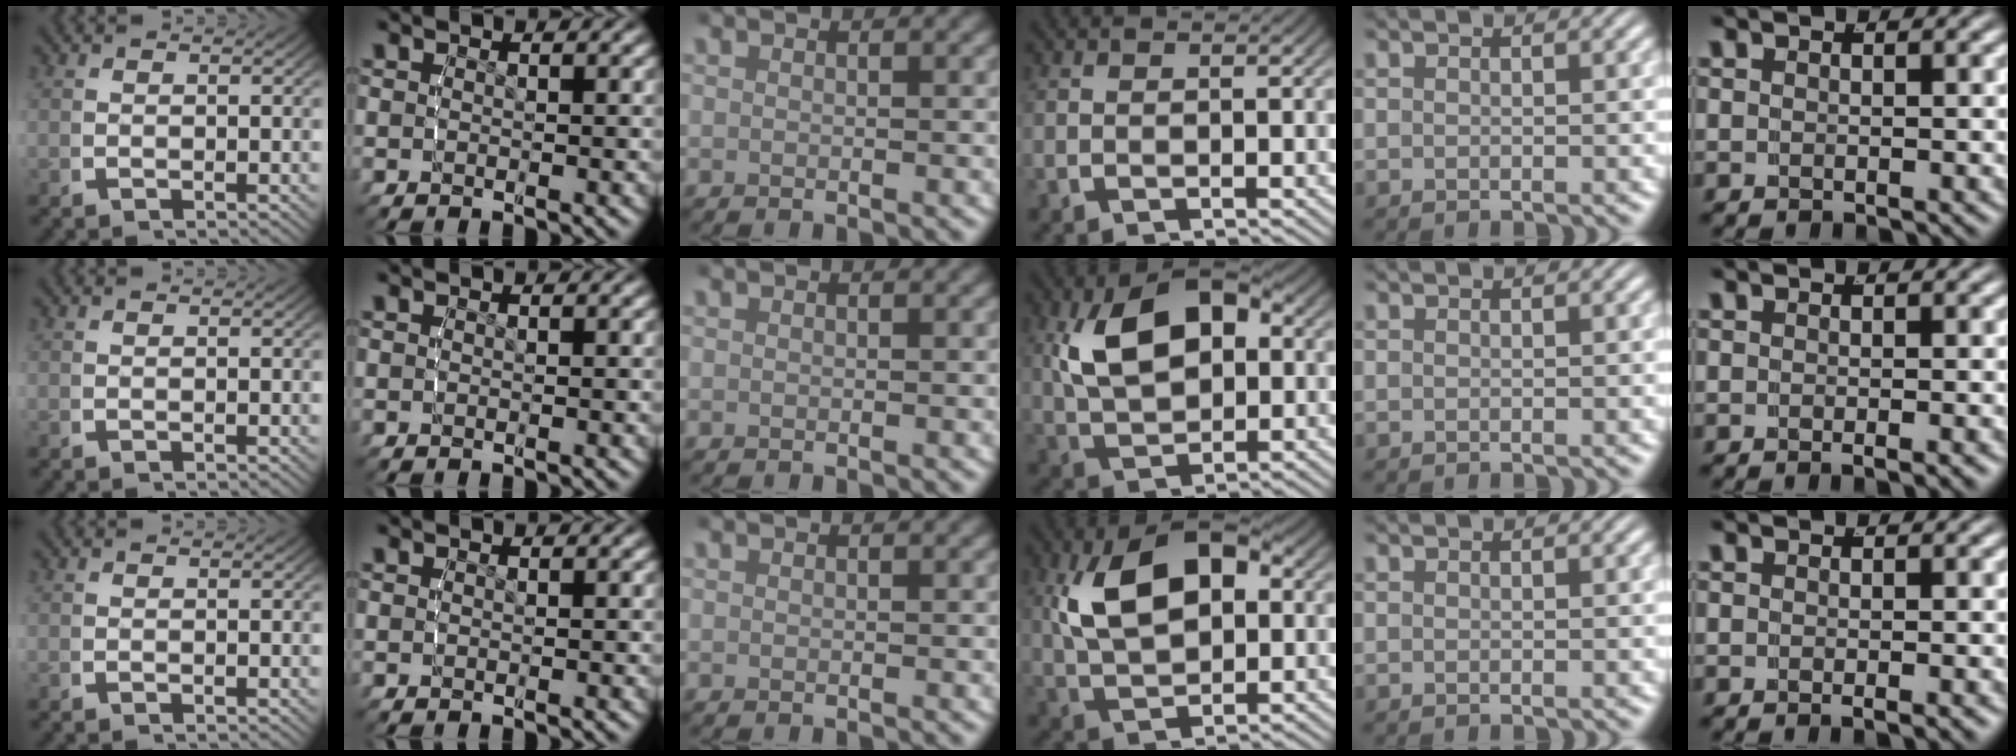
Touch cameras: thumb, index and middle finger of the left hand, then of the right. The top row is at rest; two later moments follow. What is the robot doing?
{"motion": "lift_and_place", "object": "lipstick"}